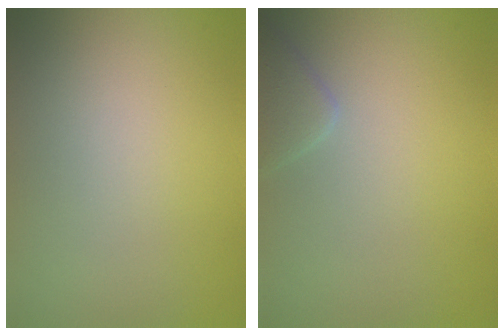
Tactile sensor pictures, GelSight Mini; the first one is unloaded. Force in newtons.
{"total": 1.8, "press": 1.8, "slide": 0.1}